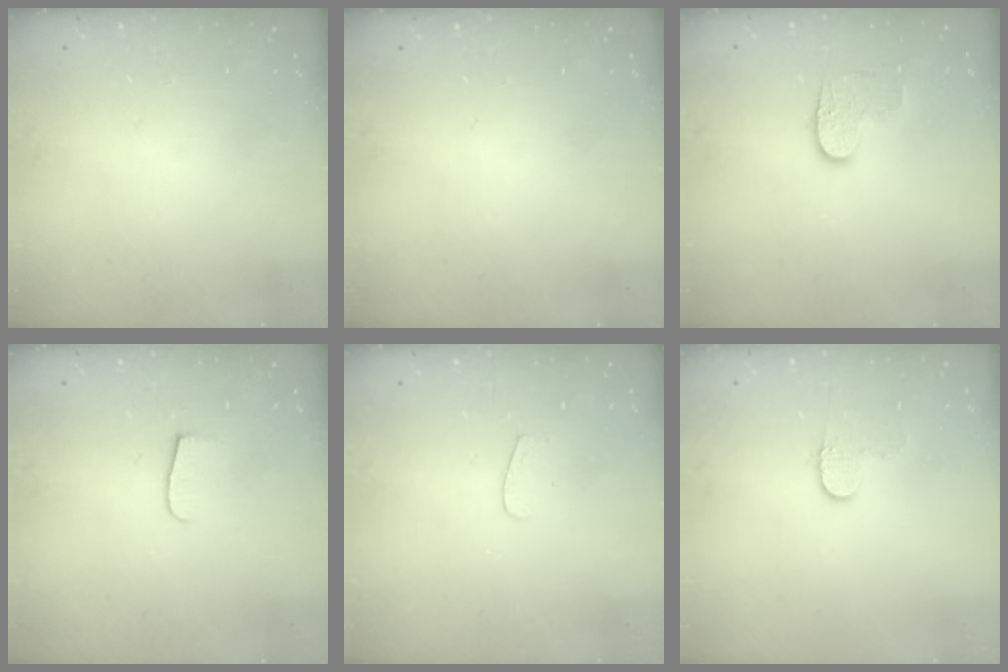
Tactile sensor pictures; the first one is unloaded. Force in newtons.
{"total": 0.0}
{"total": 6.6, "press": 6.6, "slide": 0.3}
{"total": 4.9, "press": 4.9, "slide": 0.5}
{"total": 4.0, "press": 4.0, "slide": 0.4}
{"total": 5.8, "press": 5.8, "slide": 0.5}